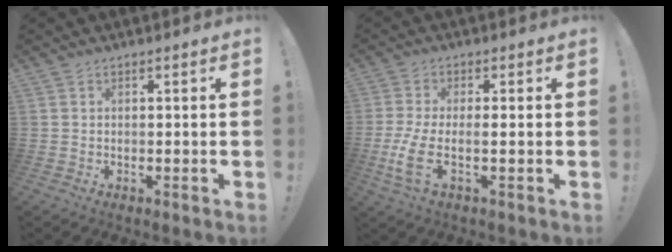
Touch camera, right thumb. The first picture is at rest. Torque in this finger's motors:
{"motor_torque": [0.06, 0.32, 0.46, -0.45, 0.14]}